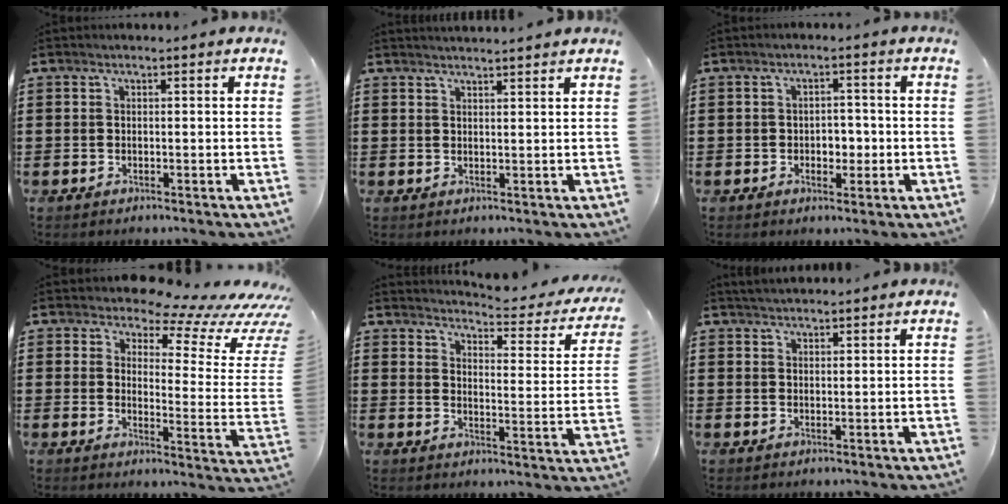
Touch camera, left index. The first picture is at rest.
{"total": 1.6, "force": [1.6, -0.3, 0.0], "torque": [-0.004, -0.003, 0.032]}
{"total": 2.7, "force": [-0.5, 2.0, 1.7], "torque": [-0.032, 0.003, -0.017]}
{"total": 8.0, "force": [7.0, 2.0, 3.5], "torque": [-0.071, -0.058, 0.116]}
{"total": 3.8, "force": [3.6, -0.2, 1.2], "torque": [-0.030, -0.037, 0.052]}
{"total": 1.8, "force": [1.8, 0.1, 0.2], "torque": [-0.007, 0.003, 0.034]}